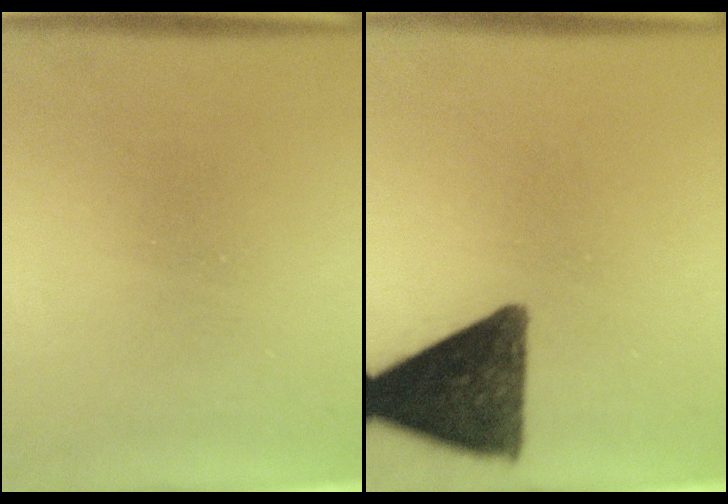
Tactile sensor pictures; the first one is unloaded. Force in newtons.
{"total": 13.9}